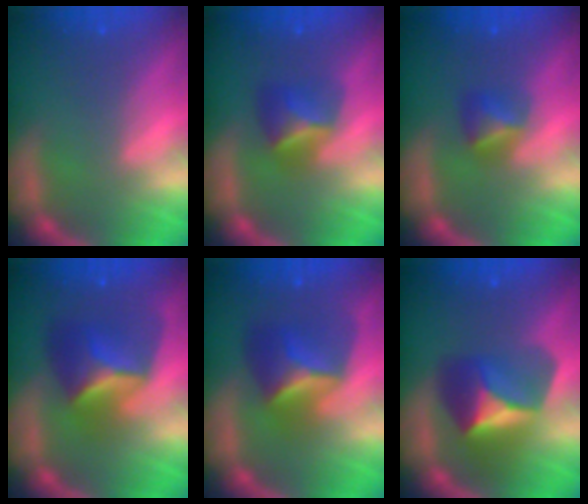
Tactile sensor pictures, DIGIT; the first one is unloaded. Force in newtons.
{"total": 3.4}
{"total": 2.4}
{"total": 5.9}
{"total": 5.4}
{"total": 5.9}